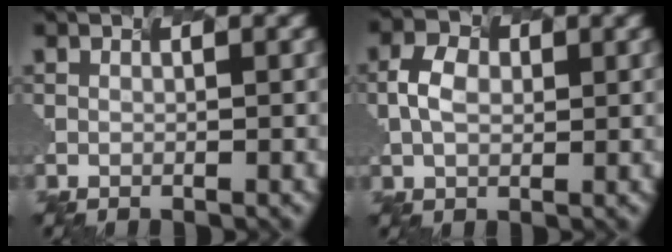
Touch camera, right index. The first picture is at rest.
{"total": 1.5, "force": [-0.8, 1.1, 0.7], "torque": [-0.046, -0.008, 0.014]}